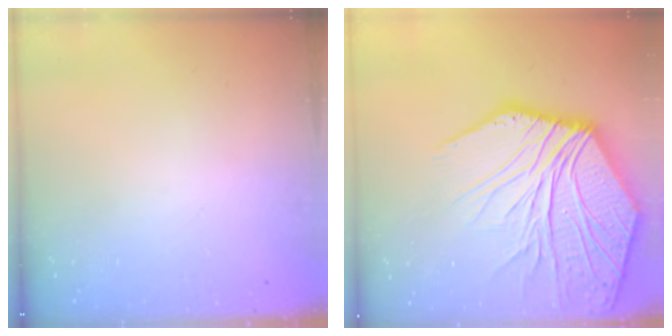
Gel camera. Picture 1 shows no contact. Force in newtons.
{"total": 20.8, "press": 20.6, "slide": 3.1}